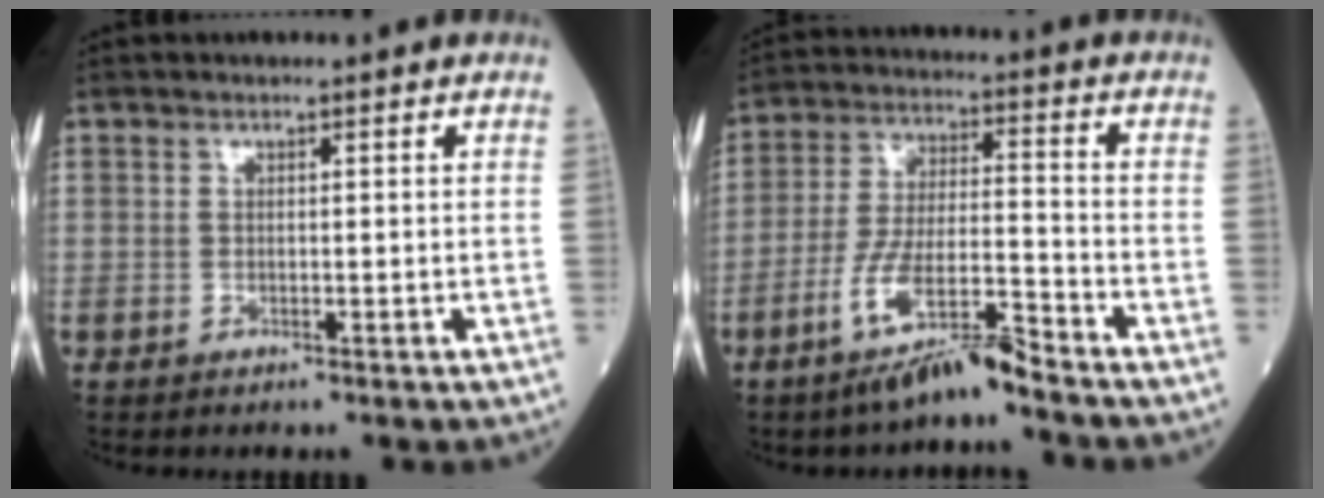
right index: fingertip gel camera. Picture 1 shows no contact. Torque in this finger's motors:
{"motor_torque": [0.27, -0.29, 0.18, 0.11]}